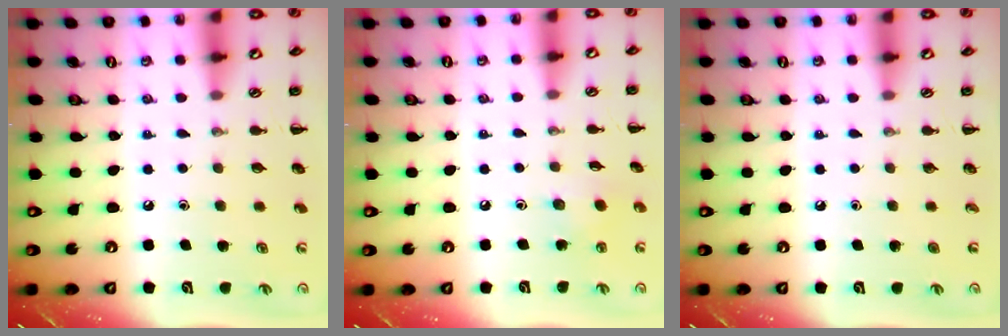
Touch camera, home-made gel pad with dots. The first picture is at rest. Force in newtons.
{"total": 2.9, "press": 2.8, "slide": 0.6}
{"total": 0.0}